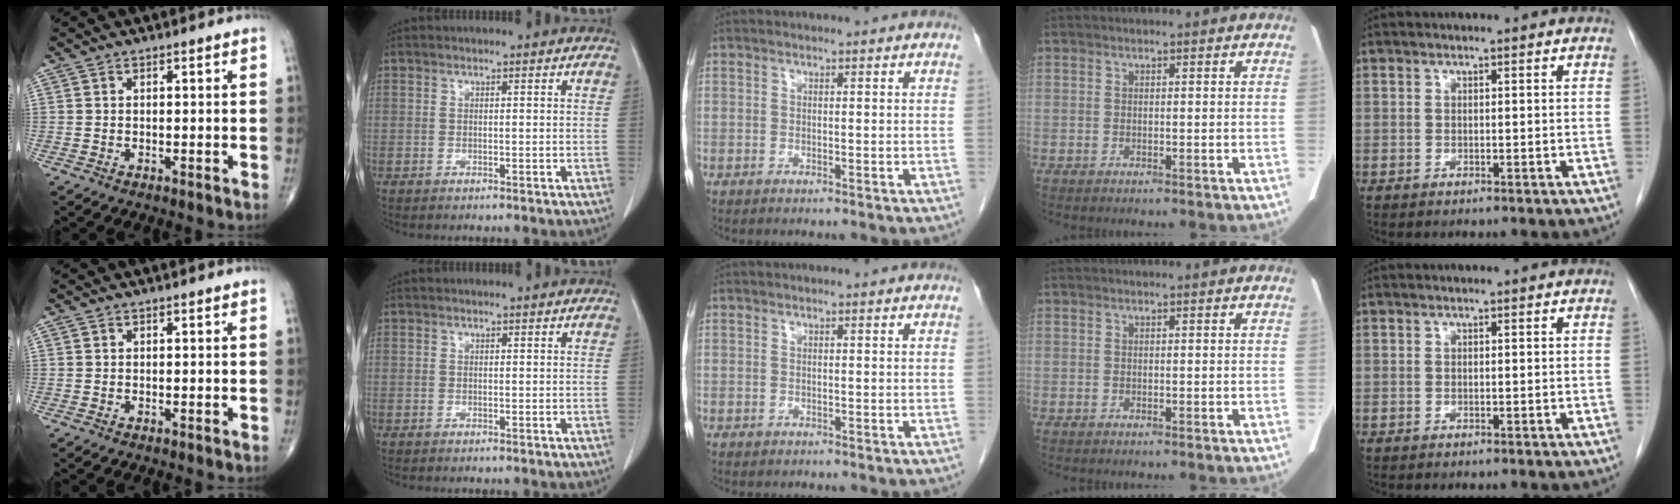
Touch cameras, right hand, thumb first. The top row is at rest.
{}